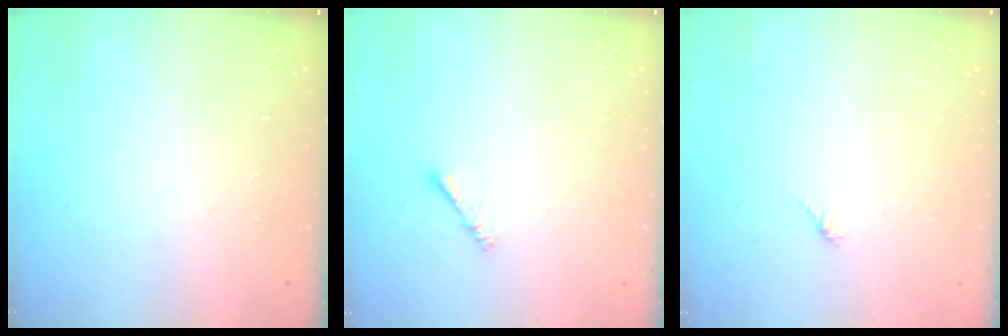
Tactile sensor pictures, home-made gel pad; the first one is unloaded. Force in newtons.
{"total": 2.4, "press": 2.4, "slide": 0.3}
{"total": 1.7, "press": 1.6, "slide": 0.5}